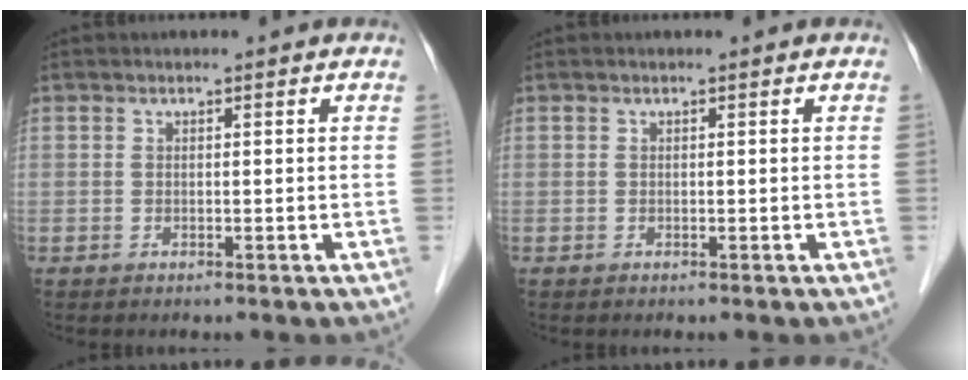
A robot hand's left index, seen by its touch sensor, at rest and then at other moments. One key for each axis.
{"total": 0.0}